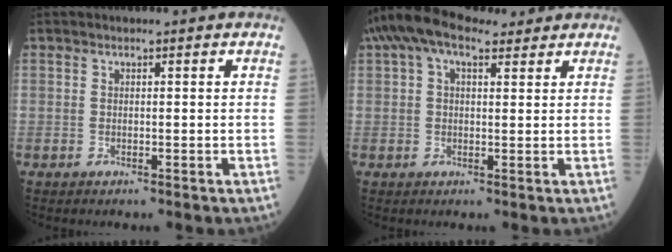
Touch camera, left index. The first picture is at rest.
{"total": 7.8, "force": [5.5, 3.3, 4.6], "torque": [-0.097, 0.049, 0.098]}